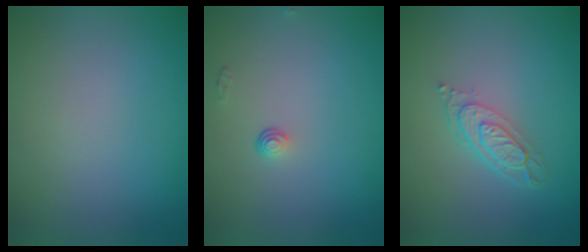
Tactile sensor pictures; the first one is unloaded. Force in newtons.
{"total": 0.8, "press": 0.5, "slide": 0.6}
{"total": 3.2, "press": 2.4, "slide": 2.2}